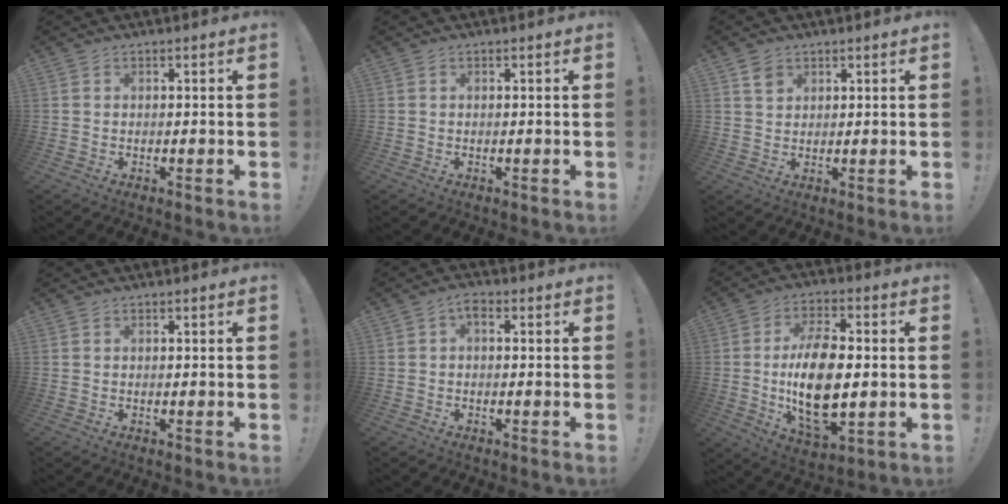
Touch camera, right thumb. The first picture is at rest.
{"total": 0.0}
{"total": 3.0, "force": [2.0, 1.7, 1.5], "torque": [-0.015, -0.013, 0.036]}
{"total": 0.0}
{"total": 2.5, "force": [-0.2, 1.3, 2.2], "torque": [-0.034, 0.004, -0.007]}
{"total": 18.6, "force": [-1.2, 9.9, 15.7], "torque": [-0.292, -0.003, -0.020]}